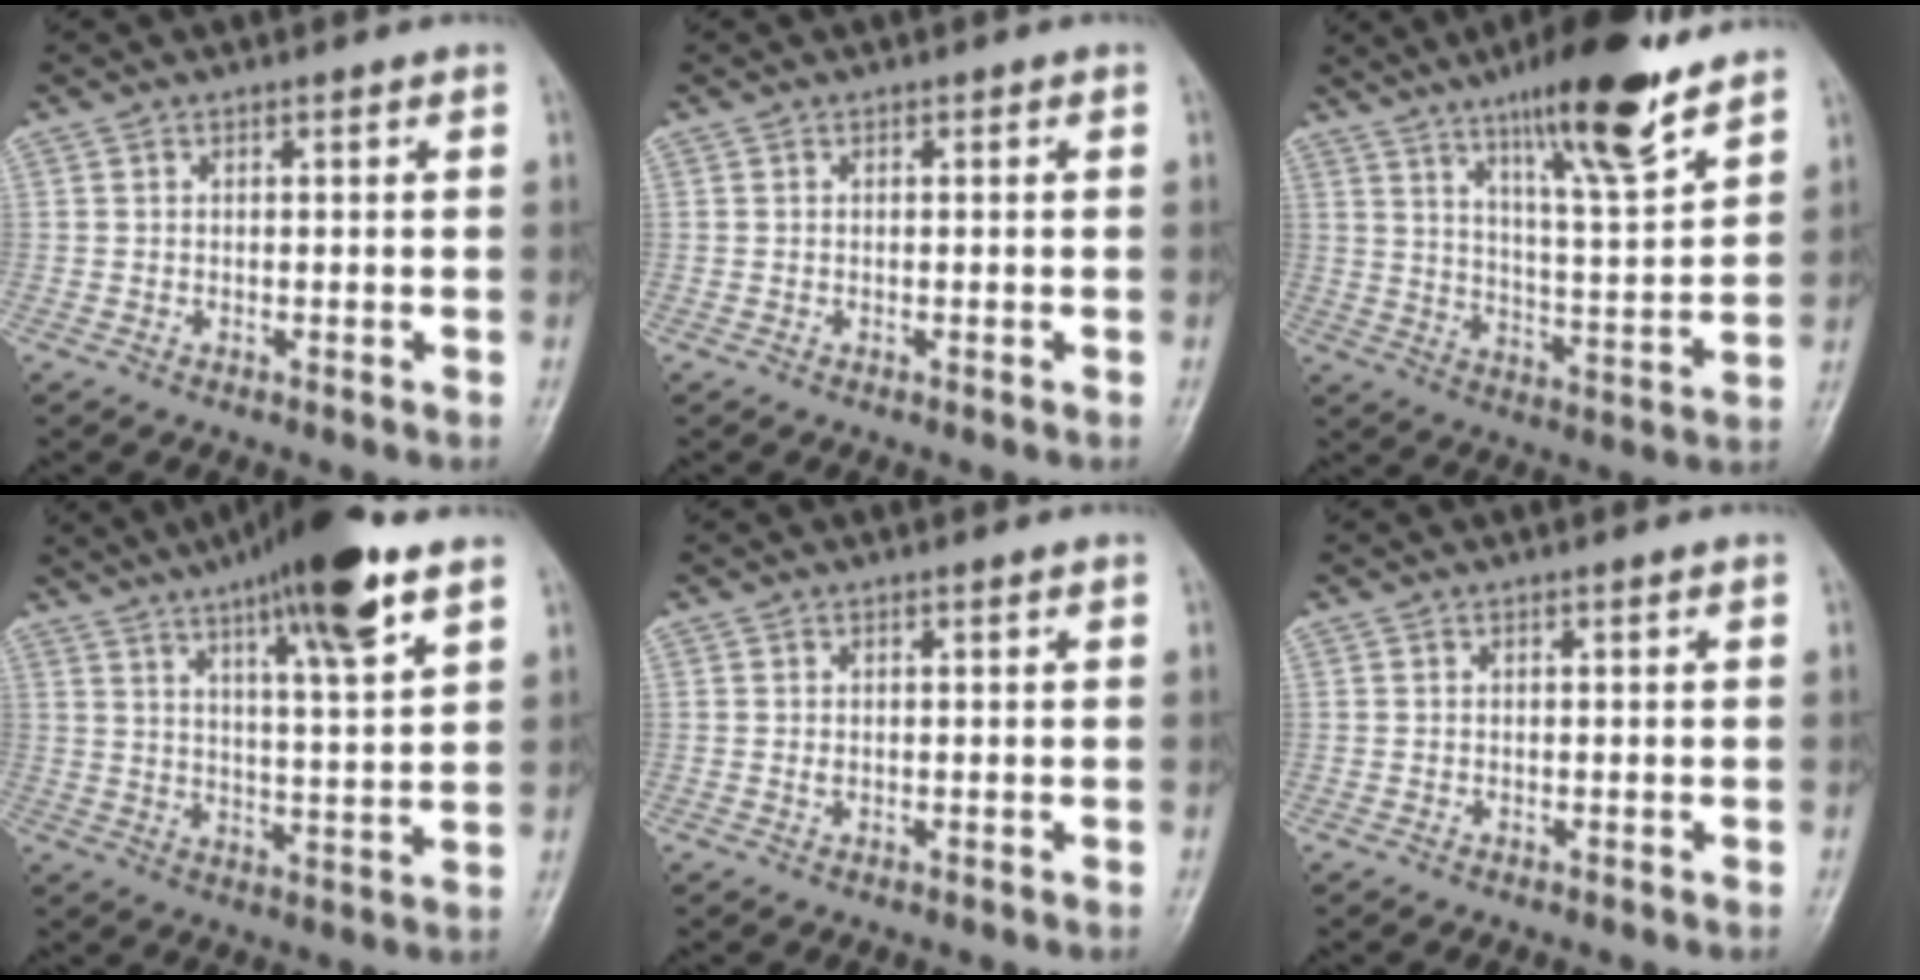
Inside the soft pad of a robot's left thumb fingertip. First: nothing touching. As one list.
[{"total": 0.0}, {"total": 16.5, "force": [11.2, 2.6, 11.7], "torque": [-0.172, -0.064, 0.184]}, {"total": 16.1, "force": [10.2, 2.4, 12.3], "torque": [-0.184, -0.038, 0.160]}, {"total": 0.7, "force": [0.3, 0.3, 0.6], "torque": [-0.012, 0.000, 0.007]}, {"total": 0.0}]